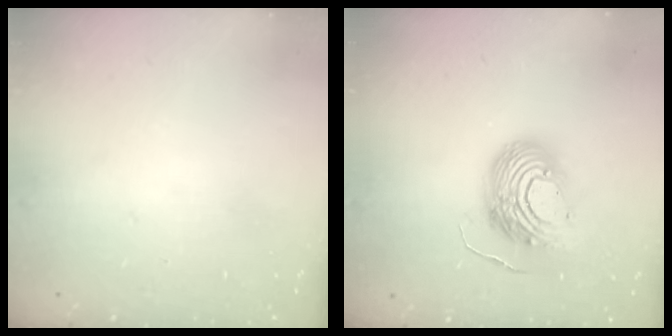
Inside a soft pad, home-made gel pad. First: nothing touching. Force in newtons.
{"total": 13.3, "press": 13.1, "slide": 2.3}